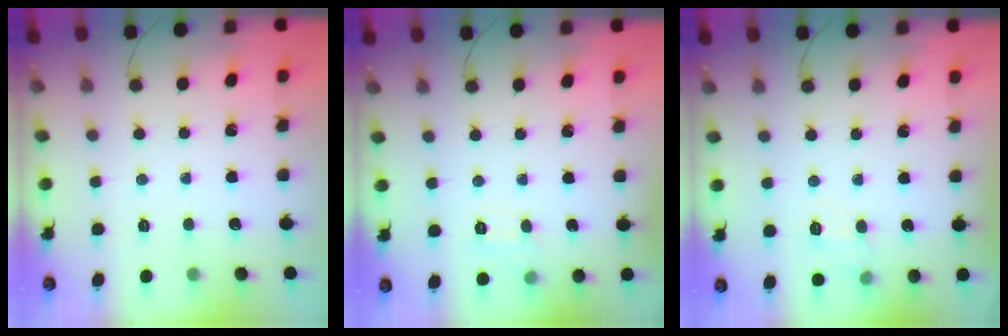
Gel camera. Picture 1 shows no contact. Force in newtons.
{"total": 6.4, "press": 6.2, "slide": 1.4}
{"total": 6.8, "press": 6.6, "slide": 1.5}